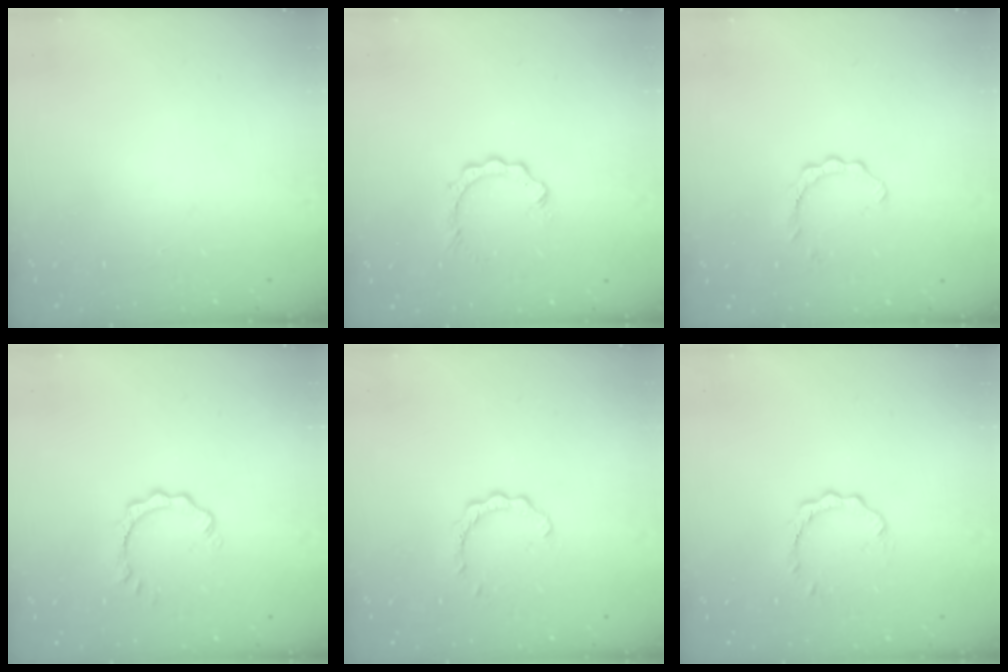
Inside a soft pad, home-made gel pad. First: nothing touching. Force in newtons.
{"total": 3.3, "press": 3.3, "slide": 0.3}
{"total": 2.0, "press": 2.0, "slide": 0.2}
{"total": 2.5, "press": 2.5, "slide": 0.2}
{"total": 2.9, "press": 2.8, "slide": 0.4}
{"total": 2.8, "press": 2.8, "slide": 0.3}